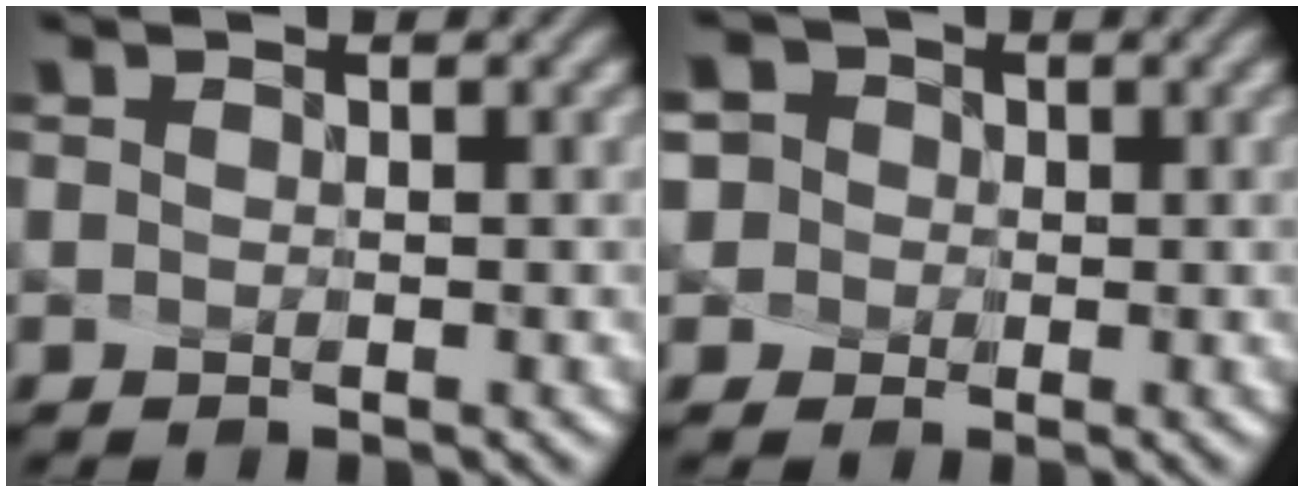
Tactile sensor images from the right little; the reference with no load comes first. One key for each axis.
{"total": 4.6, "fx": 0.3, "fy": 4.4, "fz": 1.0, "tx": -0.028, "ty": 0.038, "tz": -0.007}